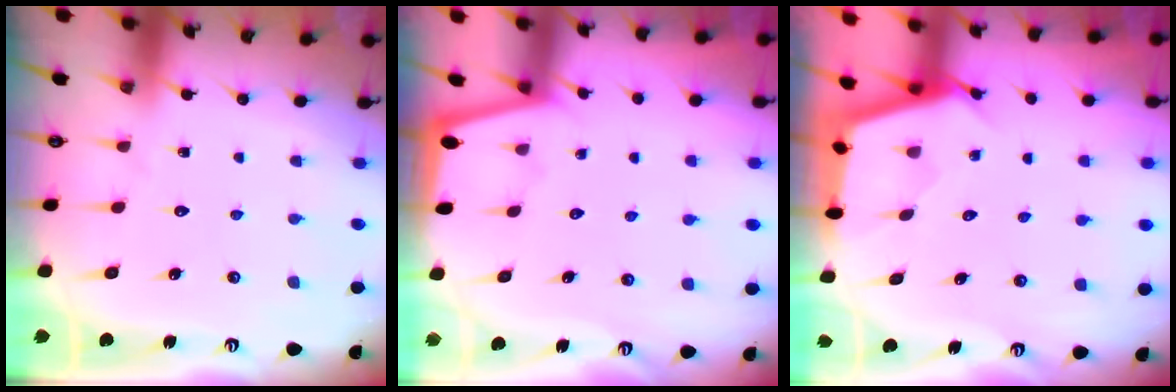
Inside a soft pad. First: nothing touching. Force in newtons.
{"total": 1.4, "press": 1.4, "slide": 0.2}
{"total": 2.4, "press": 2.4, "slide": 0.2}